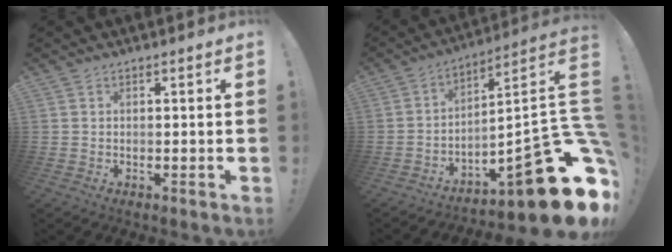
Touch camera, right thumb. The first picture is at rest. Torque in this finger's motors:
{"motor_torque": [2.97, 2.03, 0.98, -1.79, 0.43]}